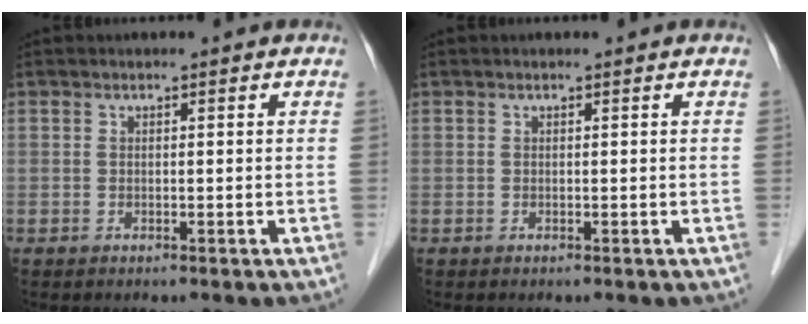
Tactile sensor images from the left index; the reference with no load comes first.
{"total": 0.0}